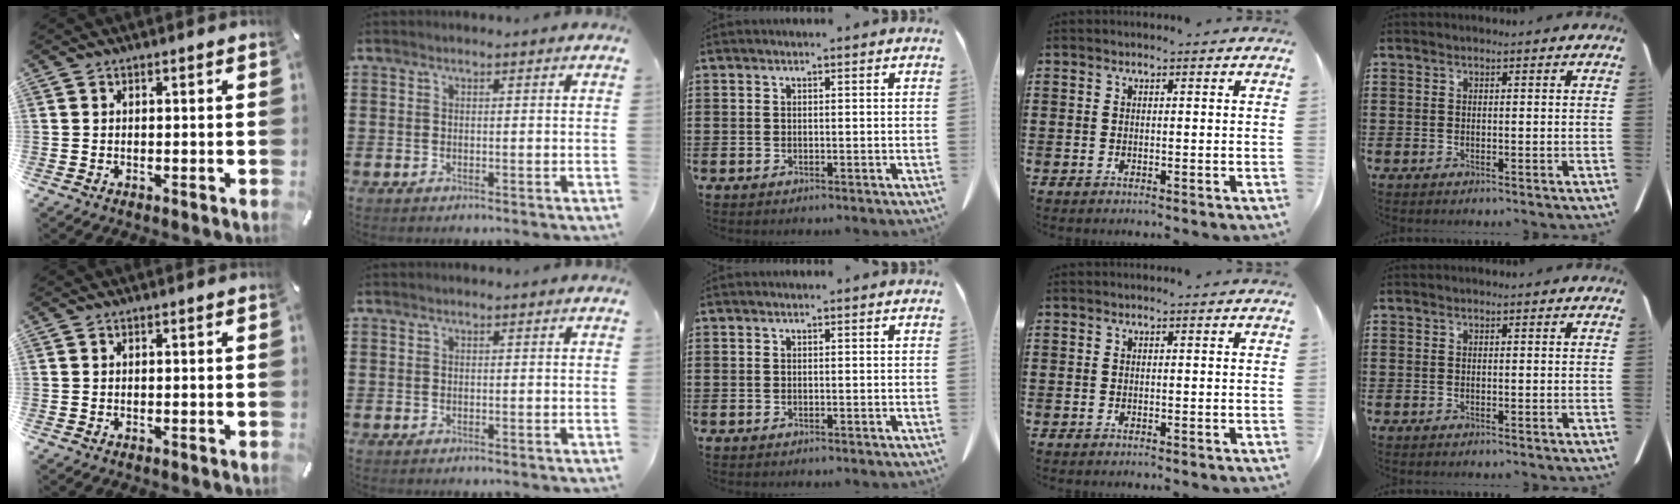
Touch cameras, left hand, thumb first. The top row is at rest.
{}